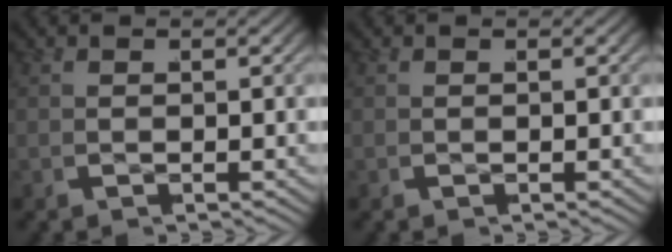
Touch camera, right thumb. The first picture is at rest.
{"total": 0.0}